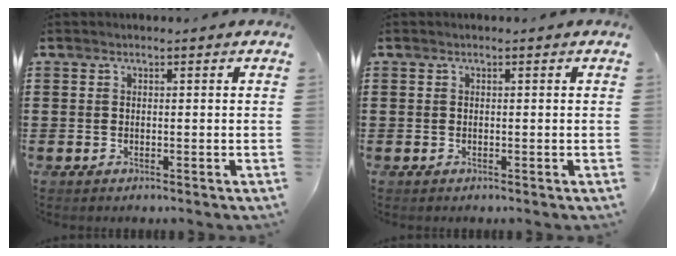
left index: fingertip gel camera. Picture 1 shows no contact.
{"total": 0.0}